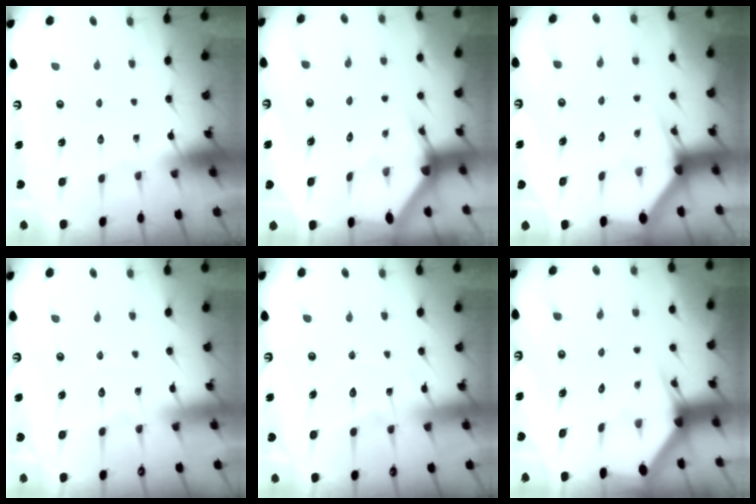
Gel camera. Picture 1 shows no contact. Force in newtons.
{"total": 3.1, "press": 3.1, "slide": 0.1}
{"total": 2.9, "press": 2.9, "slide": 0.1}
{"total": 5.4, "press": 5.4, "slide": 0.5}
{"total": 8.8, "press": 8.8, "slide": 0.9}
{"total": 3.5, "press": 3.5, "slide": 0.1}